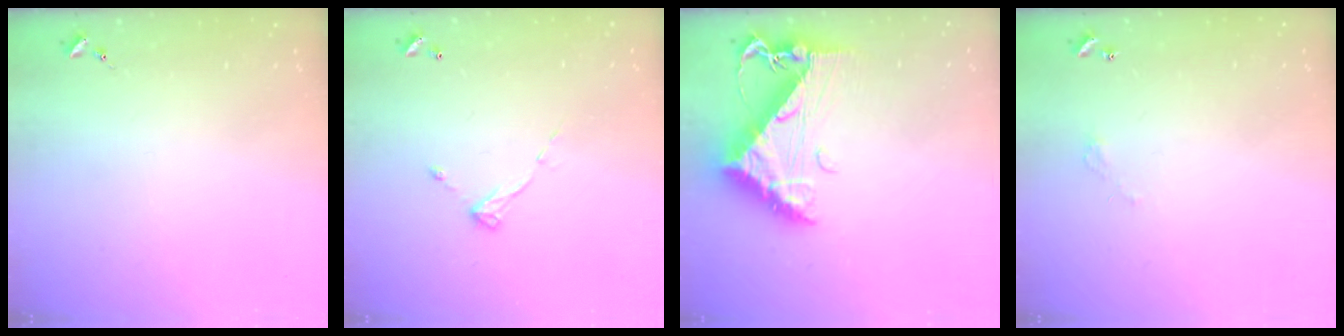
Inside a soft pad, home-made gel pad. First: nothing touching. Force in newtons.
{"total": 6.2, "press": 6.2, "slide": 0.3}
{"total": 11.4, "press": 11.3, "slide": 1.4}
{"total": 2.7, "press": 2.7, "slide": 0.2}